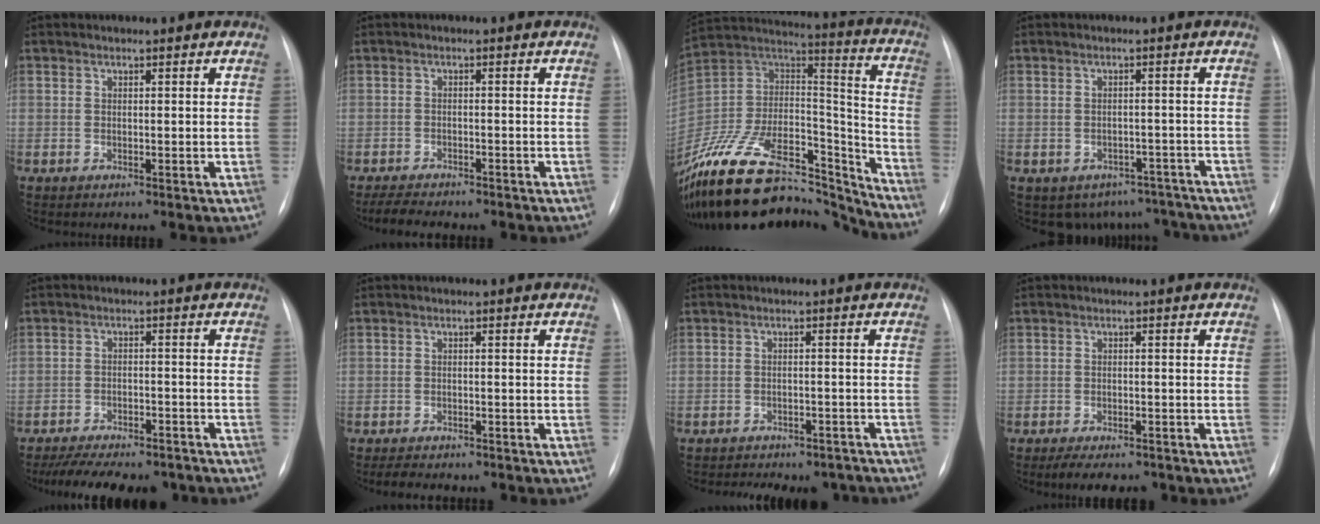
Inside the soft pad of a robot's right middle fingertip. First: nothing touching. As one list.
[{"total": 7.3, "force": [-6.3, 1.8, 3.2], "torque": [-0.052, -0.008, -0.086]}, {"total": 31.4, "force": [-25.7, 10.2, 14.9], "torque": [-0.273, 0.008, -0.412]}, {"total": 9.1, "force": [-7.4, 5.3, 0.8], "torque": [0.004, 0.025, -0.079]}, {"total": 15.2, "force": [-13.1, 4.7, 6.1], "torque": [-0.122, 0.000, -0.177]}, {"total": 6.4, "force": [-5.5, 2.0, 2.7], "torque": [-0.044, -0.005, -0.068]}, {"total": 13.8, "force": [-12.2, 5.3, 3.9], "torque": [-0.072, 0.010, -0.134]}, {"total": 6.9, "force": [-5.7, 2.4, 3.0], "torque": [-0.039, -0.005, -0.078]}]